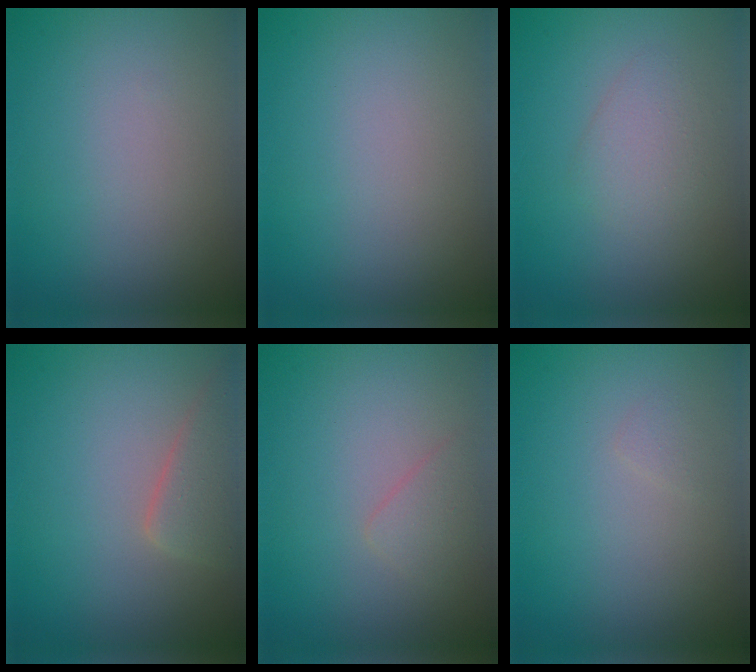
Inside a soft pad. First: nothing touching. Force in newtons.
{"total": 0.0}
{"total": 2.0, "press": 2.0, "slide": 0.1}
{"total": 2.8, "press": 2.8, "slide": 0.3}
{"total": 1.3, "press": 1.3, "slide": 0.1}
{"total": 0.6, "press": 0.6, "slide": 0.0}